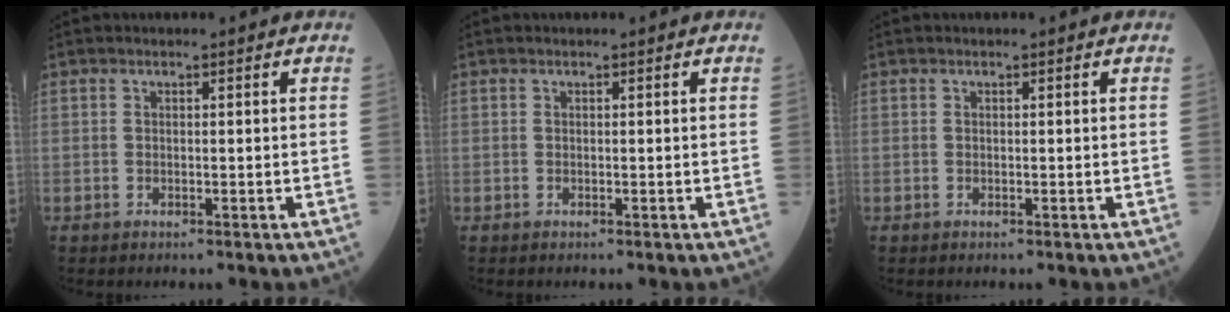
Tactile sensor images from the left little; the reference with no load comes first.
{"total": 0.0}
{"total": 0.0}